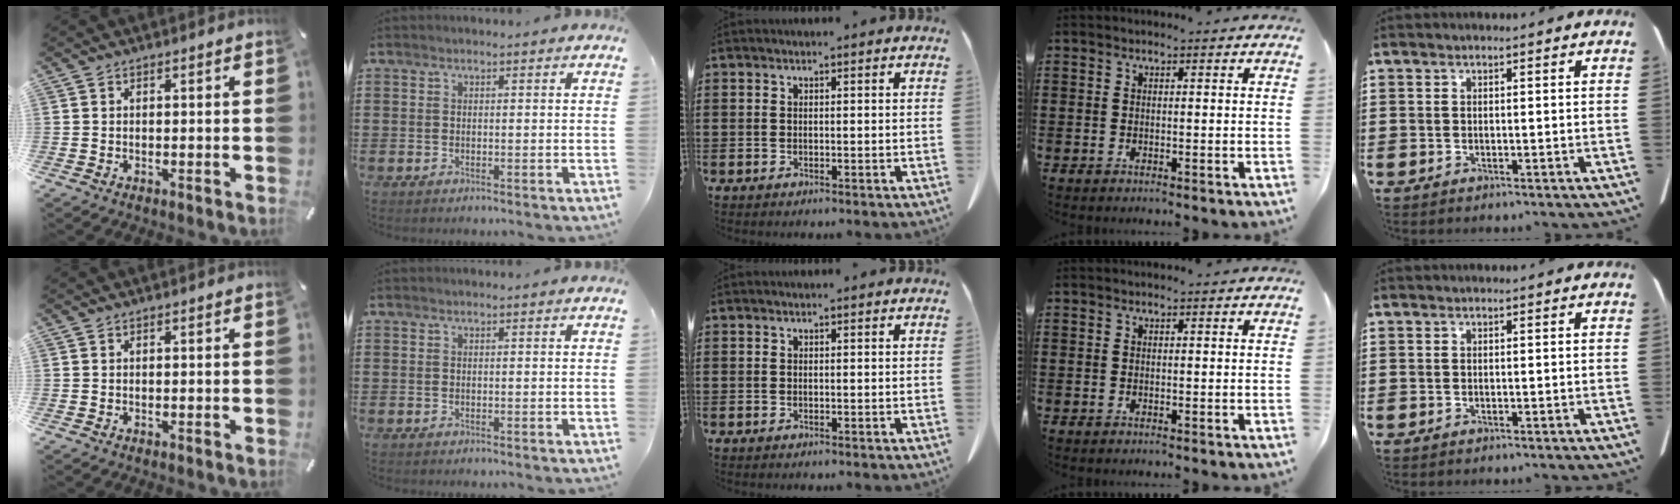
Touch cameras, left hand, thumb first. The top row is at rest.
{}